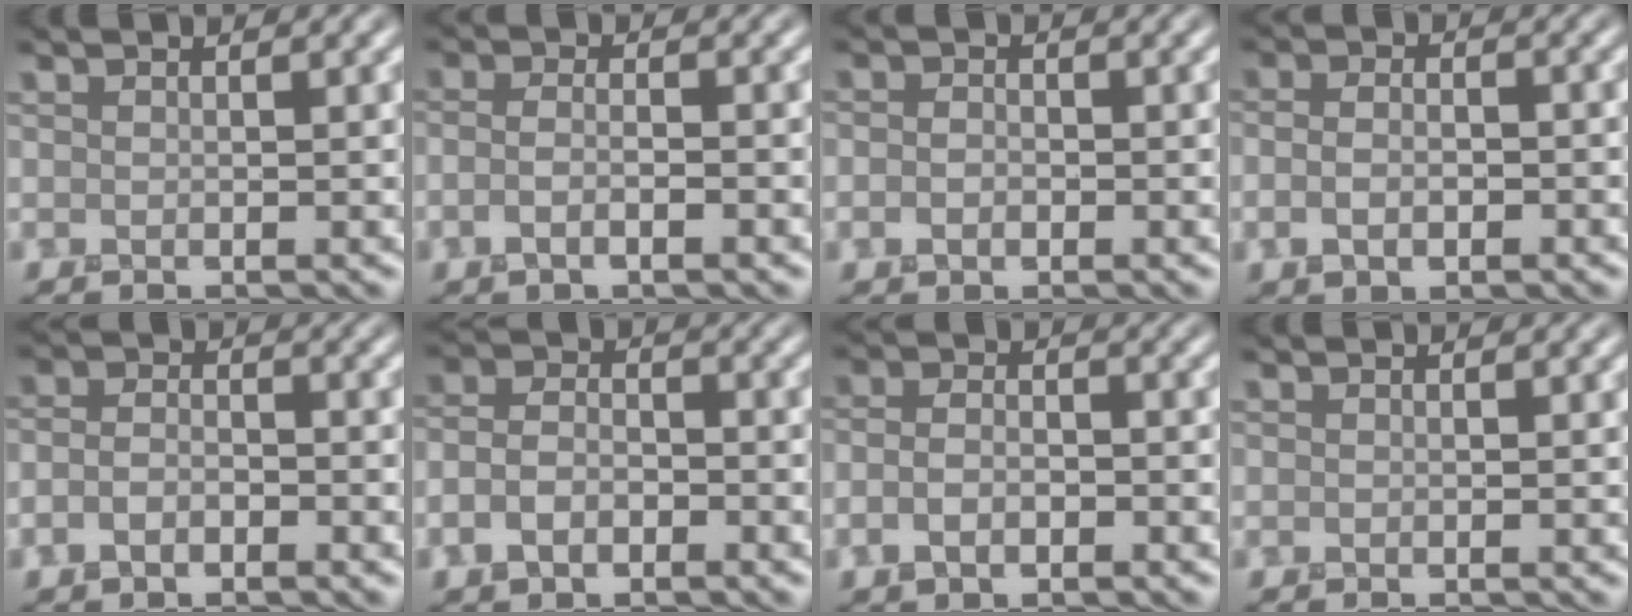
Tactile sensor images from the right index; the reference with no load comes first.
{"total": 2.4, "force": [-0.9, 1.0, 2.0], "torque": [-0.038, -0.001, -0.021]}
{"total": 1.5, "force": [-0.4, 1.2, 0.9], "torque": [-0.016, 0.000, -0.013]}
{"total": 3.1, "force": [-0.7, 2.0, 2.3], "torque": [-0.032, -0.002, -0.013]}
{"total": 2.7, "force": [-1.2, 1.7, 1.7], "torque": [-0.032, 0.001, -0.029]}
{"total": 3.8, "force": [-1.6, 2.5, 2.3], "torque": [-0.044, 0.001, -0.037]}
{"total": 3.1, "force": [-1.1, 1.9, 2.2], "torque": [-0.043, -0.001, -0.027]}
{"total": 0.0}